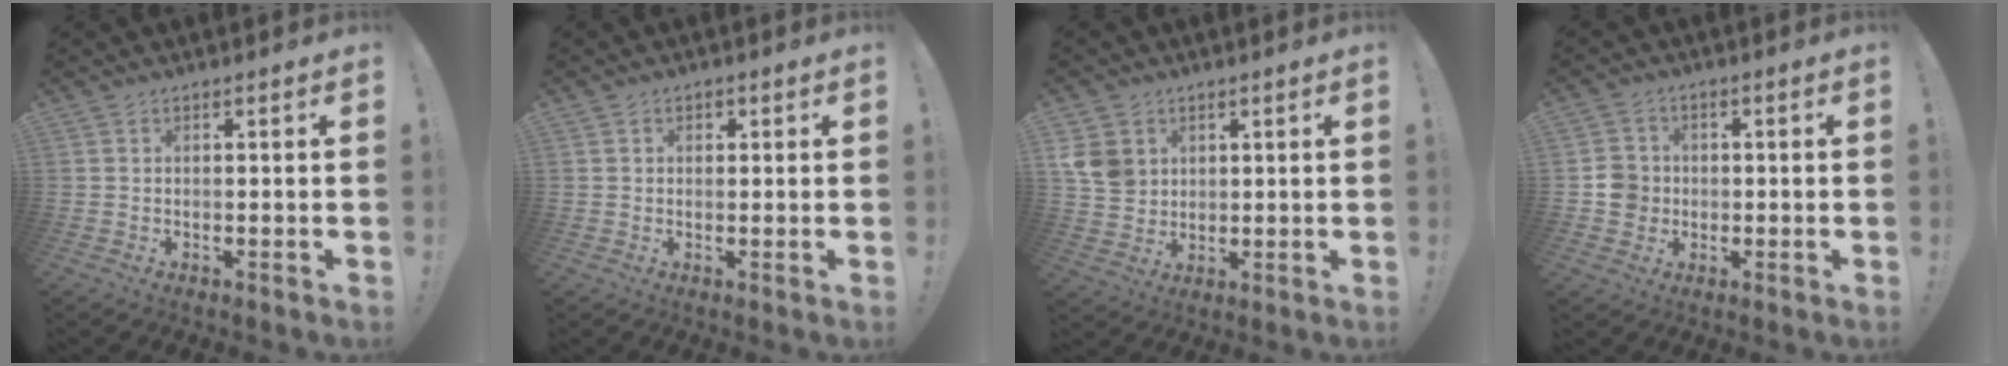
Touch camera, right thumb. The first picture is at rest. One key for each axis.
{"total": 1.5, "fx": 0.2, "fy": 1.3, "fz": 0.6, "tx": -0.004, "ty": 0.002, "tz": 0.002}
{"total": 8.0, "fx": 3.0, "fy": 6.8, "fz": 2.9, "tx": -0.051, "ty": -0.015, "tz": 0.062}
{"total": 6.9, "fx": -0.9, "fy": 6.5, "fz": 2.2, "tx": -0.040, "ty": 0.010, "tz": -0.014}